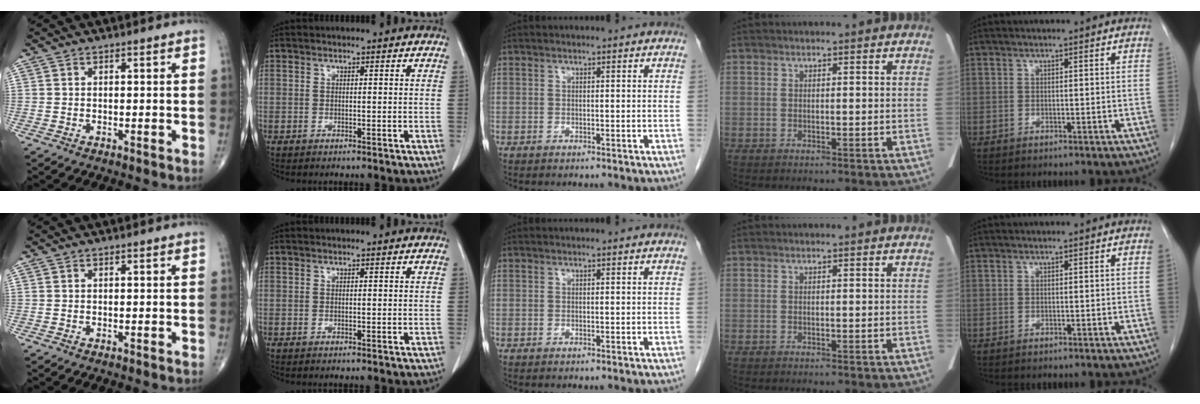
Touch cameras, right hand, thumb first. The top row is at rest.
{}